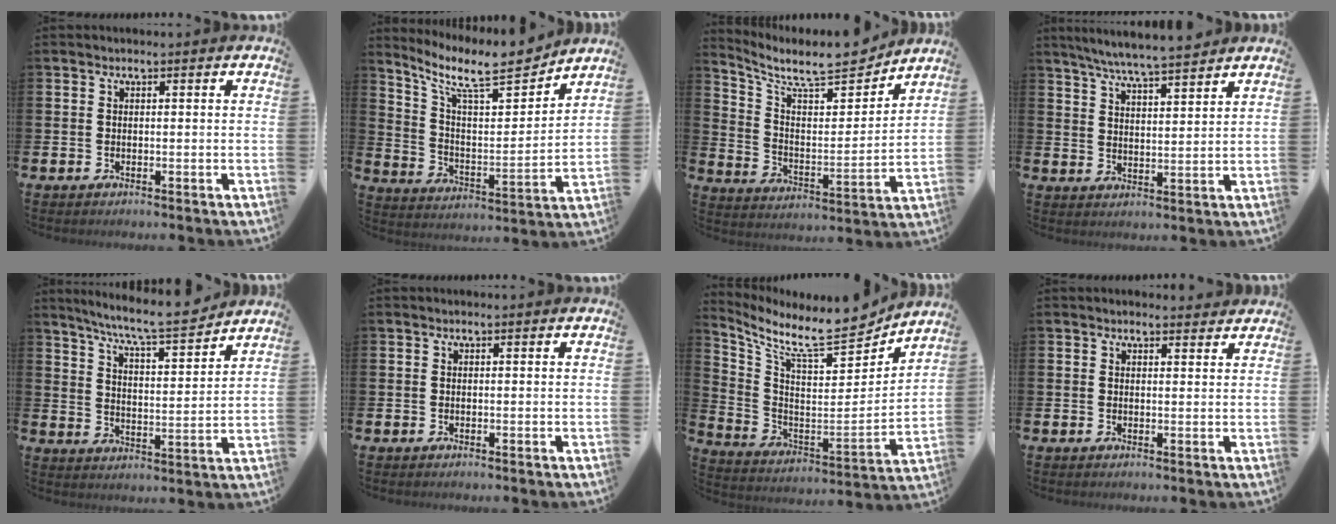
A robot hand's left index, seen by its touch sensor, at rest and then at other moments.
{"total": 10.4, "force": [8.9, 2.5, 4.7], "torque": [-0.115, -0.062, 0.151]}
{"total": 9.2, "force": [8.4, 2.2, 3.1], "torque": [-0.086, -0.069, 0.142]}
{"total": 6.3, "force": [6.0, -0.1, 1.8], "torque": [-0.054, -0.032, 0.106]}
{"total": 7.8, "force": [7.2, 0.3, 2.8], "torque": [-0.072, -0.052, 0.123]}
{"total": 0.0}
{"total": 11.5, "force": [10.0, 2.2, 5.2], "torque": [-0.124, -0.083, 0.160]}
{"total": 1.6, "force": [1.5, 0.4, 0.0], "torque": [0.008, -0.006, 0.026]}